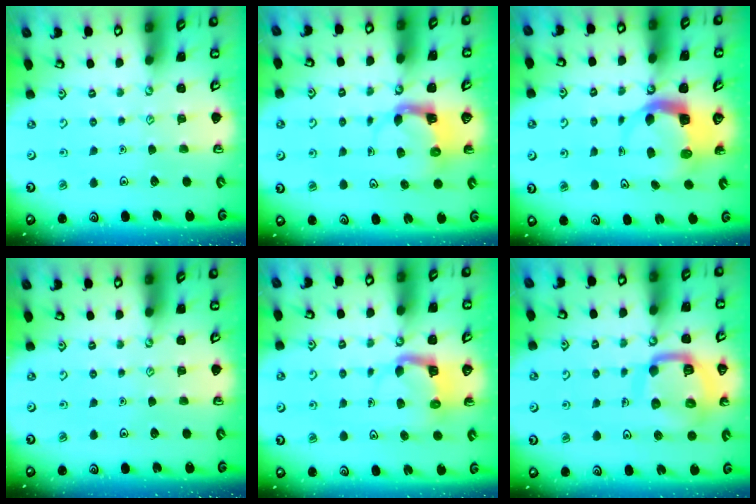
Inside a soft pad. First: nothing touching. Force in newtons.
{"total": 3.9, "press": 3.9, "slide": 0.7}
{"total": 5.1, "press": 5.1, "slide": 0.7}
{"total": 0.0}
{"total": 5.0, "press": 5.0, "slide": 0.4}
{"total": 14.4, "press": 14.3, "slide": 1.5}